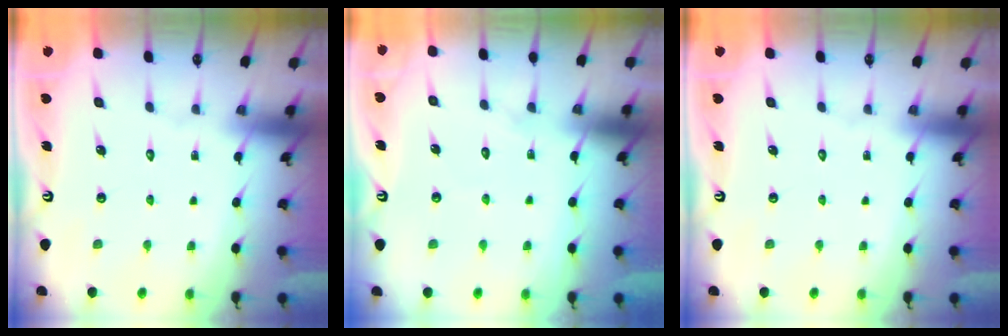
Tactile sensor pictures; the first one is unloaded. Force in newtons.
{"total": 4.8, "press": 4.8, "slide": 0.5}
{"total": 0.0}